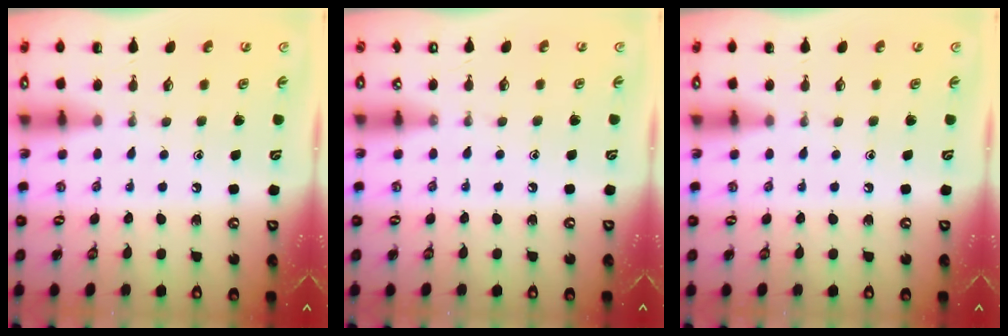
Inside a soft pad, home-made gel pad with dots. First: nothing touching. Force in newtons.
{"total": 3.2, "press": 3.2, "slide": 0.4}
{"total": 0.0}